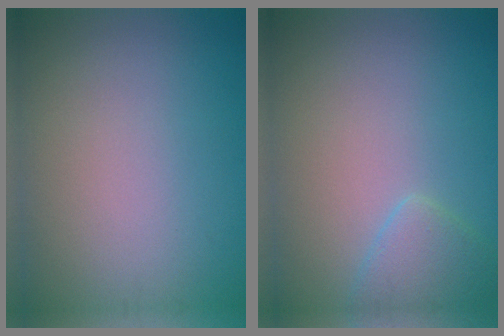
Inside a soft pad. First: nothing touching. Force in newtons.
{"total": 2.1, "press": 2.1, "slide": 0.2}